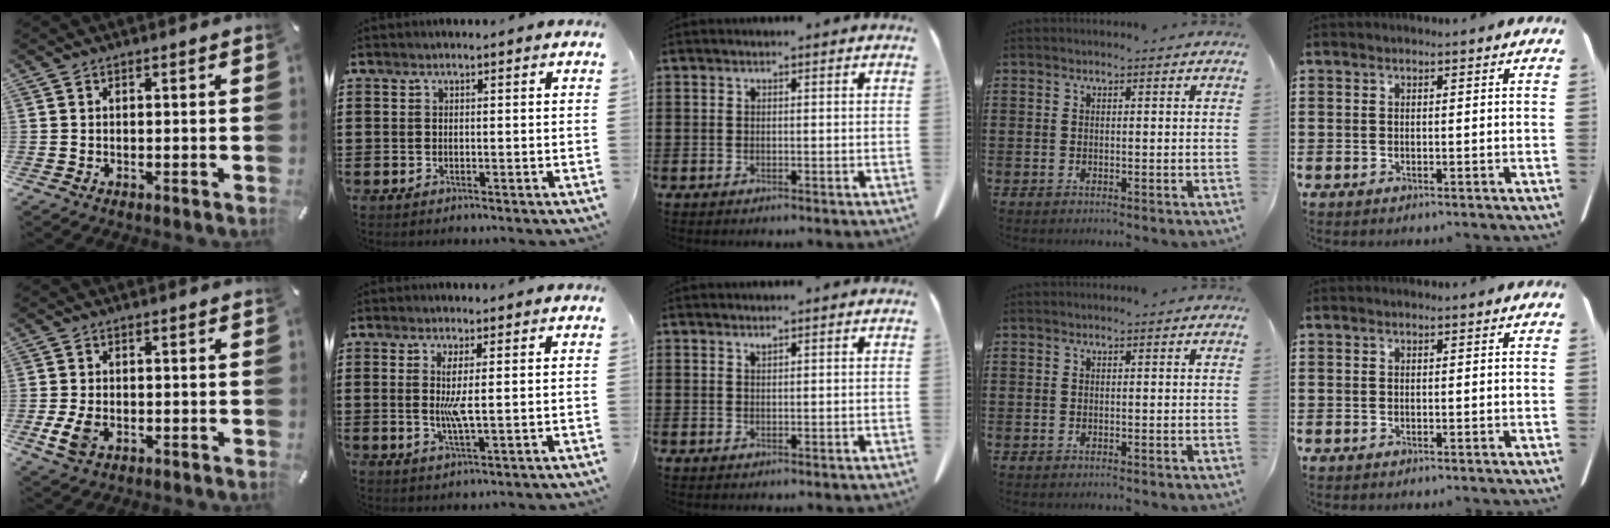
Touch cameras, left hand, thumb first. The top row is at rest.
{"thumb": {"total": 4.7, "force": [-1.4, 3.1, 3.3], "torque": [-0.087, -0.005, -0.030]}, "index": {"total": 4.4, "force": [0.5, 0.4, 4.3], "torque": [-0.090, -0.006, 0.005]}, "middle": {"total": 0.6, "force": [0.6, 0.0, 0.3], "torque": [-0.007, -0.002, 0.012]}}